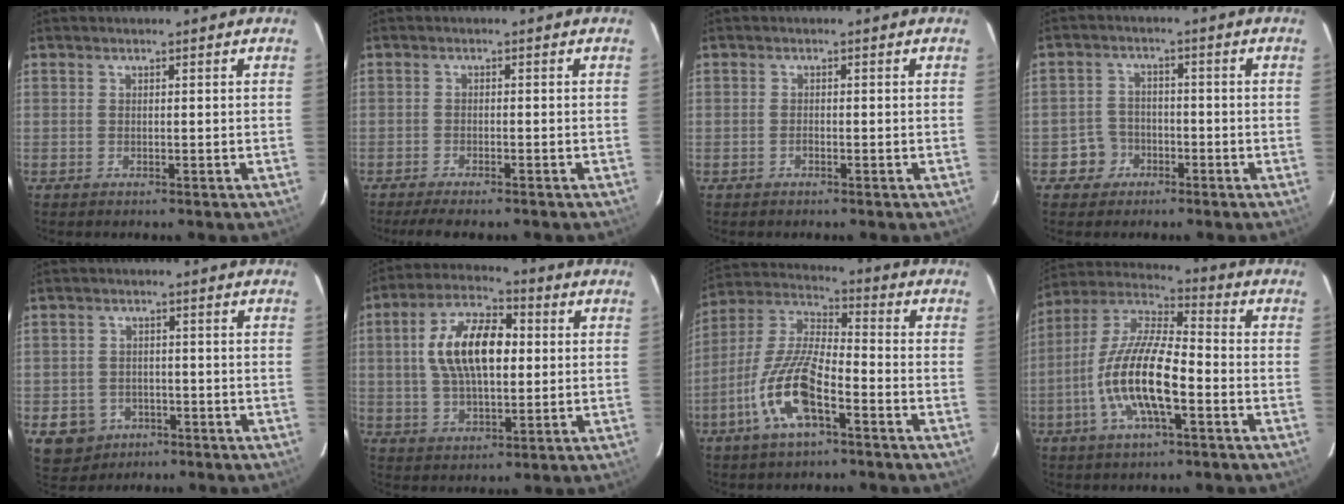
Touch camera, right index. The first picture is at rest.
{"total": 5.5, "force": [-4.7, 0.9, 2.8], "torque": [-0.064, -0.020, -0.077]}
{"total": 0.6, "force": [-0.4, 0.4, 0.2], "torque": [-0.005, 0.003, -0.007]}
{"total": 4.6, "force": [-2.4, 4.0, 0.0], "torque": [-0.004, 0.018, -0.042]}
{"total": 7.0, "force": [-3.2, 5.9, 1.8], "torque": [-0.052, 0.010, -0.037]}
{"total": 14.2, "force": [1.9, 7.1, 12.2], "torque": [-0.225, 0.024, 0.031]}
{"total": 13.9, "force": [-6.6, 4.1, 11.5], "torque": [-0.246, -0.005, -0.131]}
{"total": 15.3, "force": [-4.9, 4.5, 13.8], "torque": [-0.279, -0.002, -0.098]}